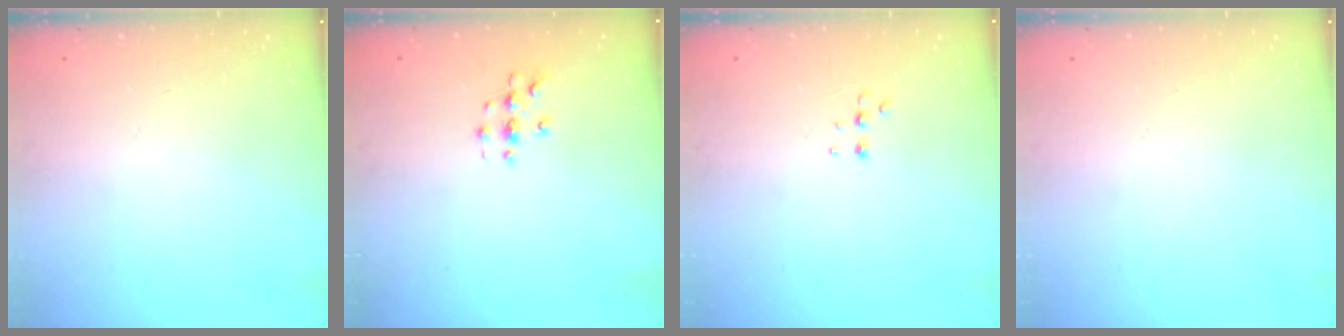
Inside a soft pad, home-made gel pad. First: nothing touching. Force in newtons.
{"total": 2.8, "press": 2.8, "slide": 0.2}
{"total": 4.4, "press": 4.3, "slide": 1.0}
{"total": 0.0}